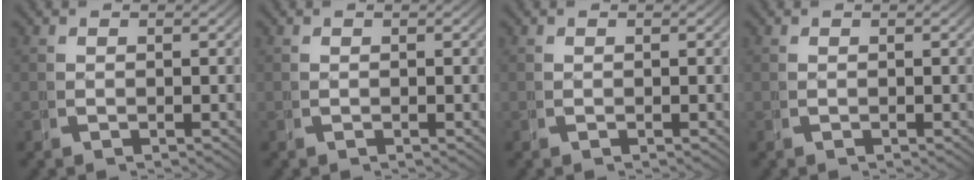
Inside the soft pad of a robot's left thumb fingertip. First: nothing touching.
{"total": 0.0}
{"total": 0.0}
{"total": 0.0}